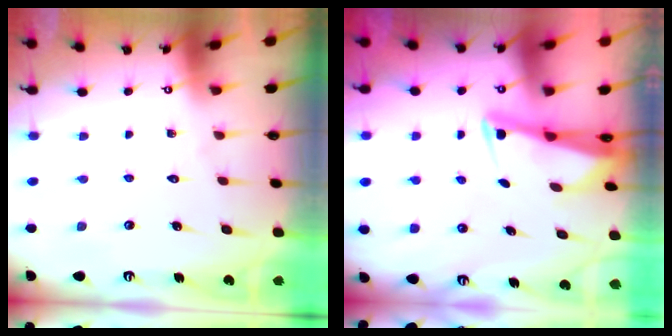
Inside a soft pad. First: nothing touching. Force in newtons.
{"total": 2.4, "press": 2.4, "slide": 0.5}